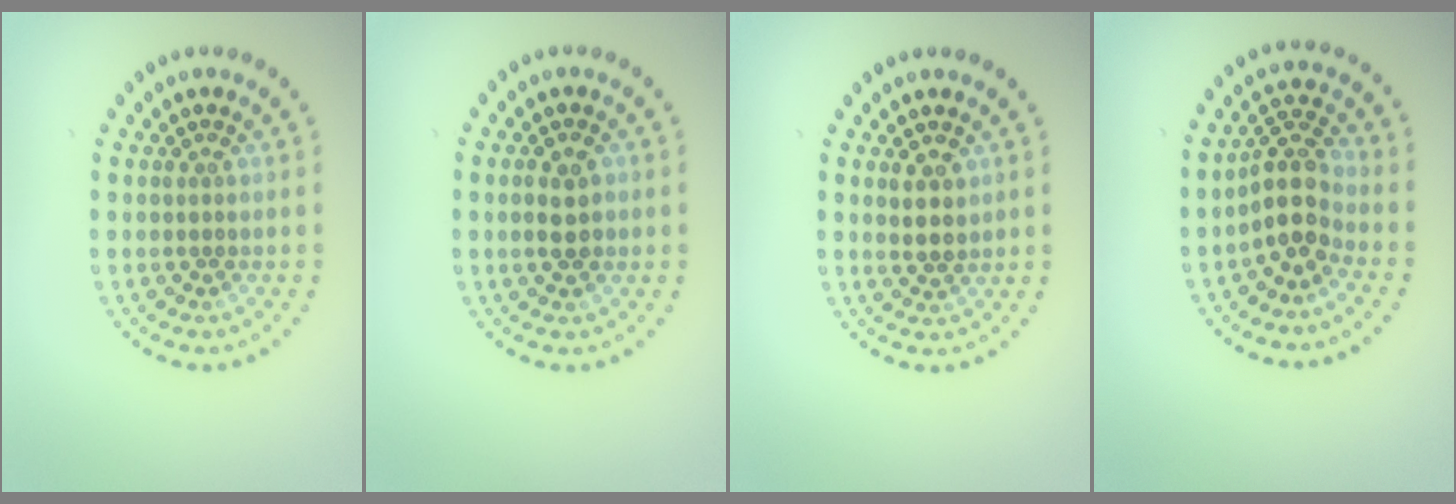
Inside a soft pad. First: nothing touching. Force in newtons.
{"total": 2.3, "press": 2.3, "slide": 0.2}
{"total": 2.1, "press": 1.9, "slide": 0.9}
{"total": 3.6, "press": 2.9, "slide": 2.2}